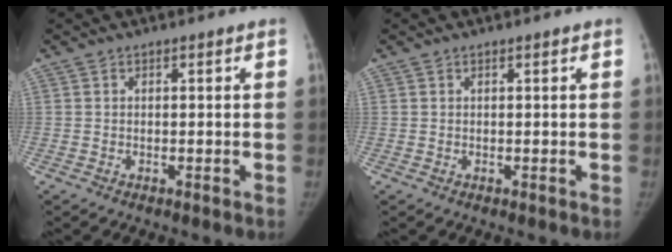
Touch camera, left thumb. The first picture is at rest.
{"total": 0.0}